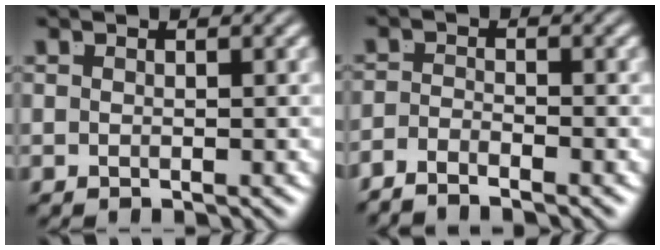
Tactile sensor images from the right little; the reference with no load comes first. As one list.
[{"total": 2.7, "force": [-2.6, -0.1, 0.6], "torque": [-0.009, -0.012, -0.043]}]